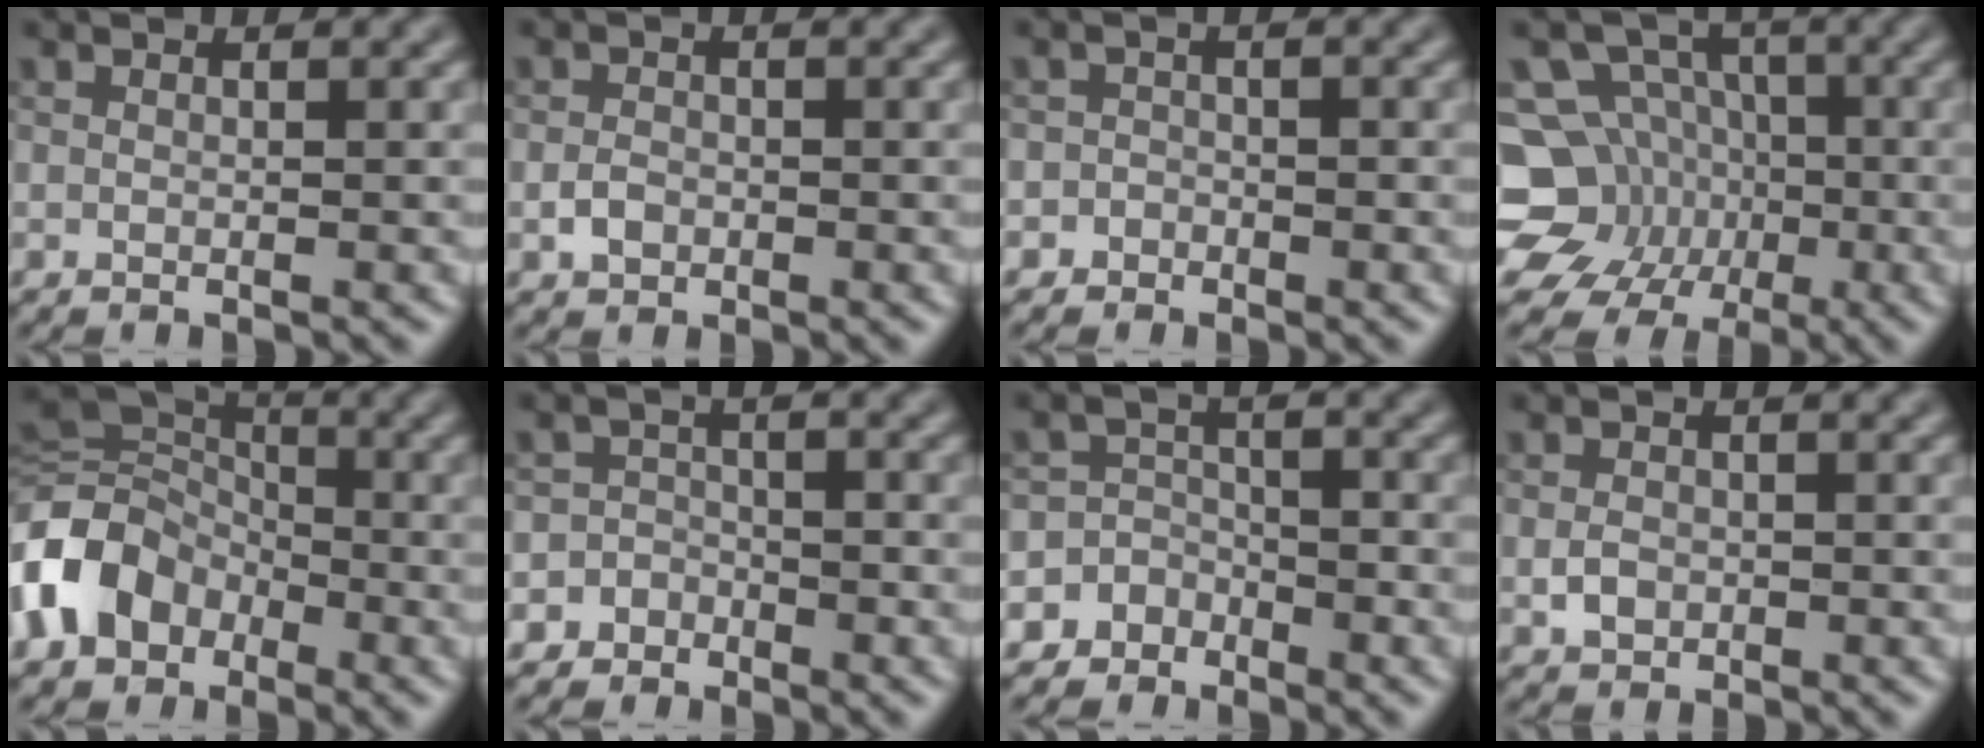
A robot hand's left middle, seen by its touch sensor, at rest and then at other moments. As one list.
[{"total": 1.4, "force": [-0.5, 1.1, 0.7], "torque": [-0.013, 0.001, -0.013]}, {"total": 1.7, "force": [-1.1, 1.3, -0.2], "torque": [0.022, 0.009, -0.022]}, {"total": 11.0, "force": [-3.5, 9.9, 3.3], "torque": [-0.067, -0.003, -0.084]}, {"total": 8.0, "force": [-2.8, 6.2, 4.0], "torque": [-0.088, 0.001, -0.072]}, {"total": 3.8, "force": [-2.6, 2.8, -0.3], "torque": [0.046, 0.004, -0.049]}, {"total": 5.1, "force": [-3.4, 3.8, -0.4], "torque": [0.041, 0.003, -0.070]}, {"total": 1.6, "force": [-0.4, 1.3, 0.9], "torque": [-0.017, -0.001, -0.011]}]